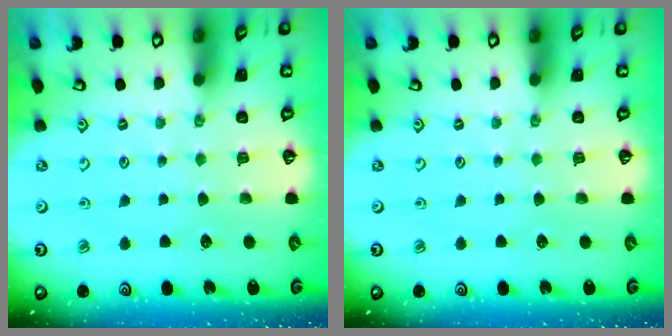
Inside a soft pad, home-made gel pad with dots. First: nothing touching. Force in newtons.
{"total": 0.0}